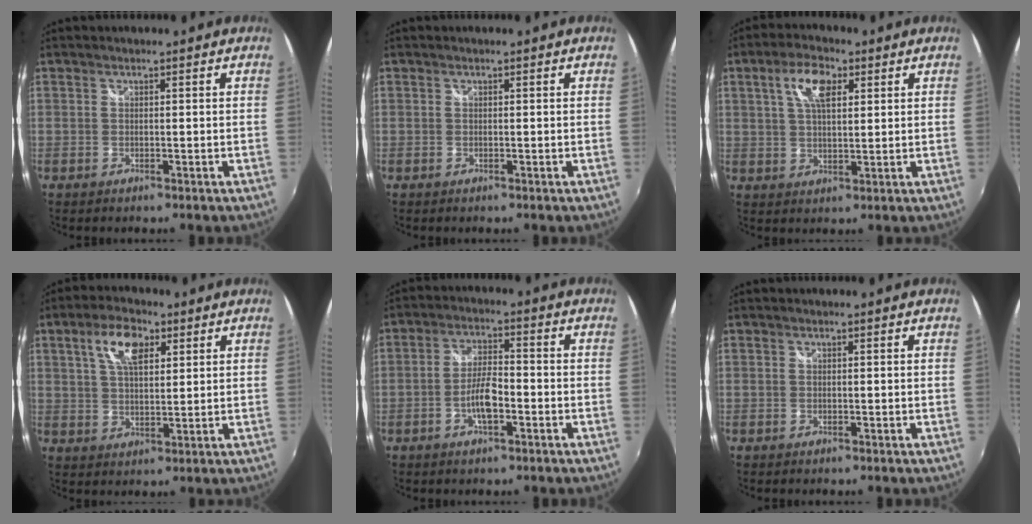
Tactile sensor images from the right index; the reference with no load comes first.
{"total": 0.0}
{"total": 7.3, "force": [2.9, 3.4, 5.8], "torque": [-0.106, 0.016, 0.051]}
{"total": 8.0, "force": [3.5, 3.8, 6.1], "torque": [-0.108, 0.020, 0.063]}
{"total": 5.9, "force": [-2.4, 1.9, 5.1], "torque": [-0.101, 0.006, -0.044]}
{"total": 0.0}